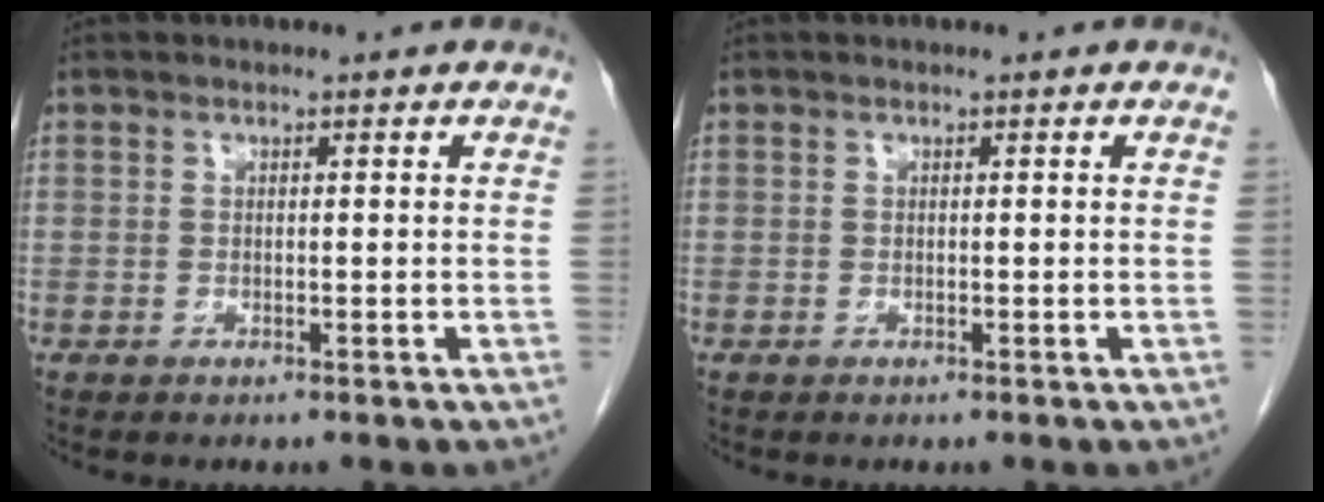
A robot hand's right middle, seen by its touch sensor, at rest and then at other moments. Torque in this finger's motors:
{"motor_torque": [-0.15, -0.02, -0.15, -0.07]}